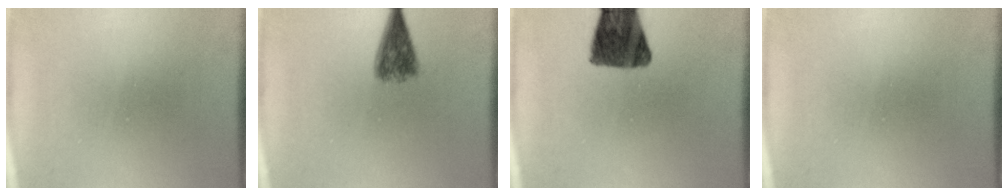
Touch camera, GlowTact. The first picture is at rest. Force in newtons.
{"total": 4.8}
{"total": 10.7}
{"total": 0.0}